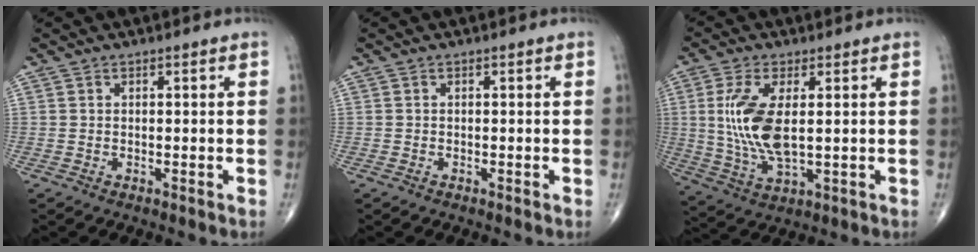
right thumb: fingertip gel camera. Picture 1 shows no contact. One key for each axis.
{"total": 0.0}
{"total": 11.6, "fx": 1.4, "fy": 4.9, "fz": 10.5, "tx": -0.229, "ty": -0.014, "tz": 0.036}